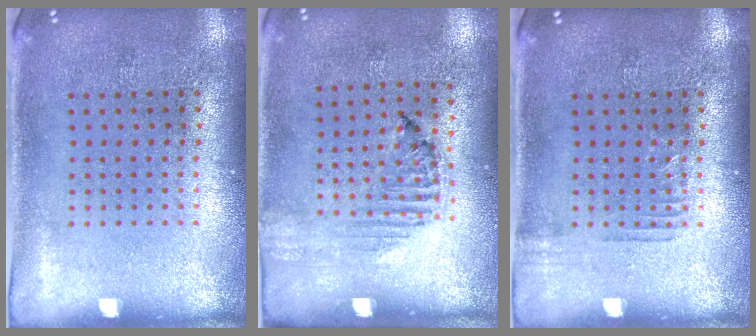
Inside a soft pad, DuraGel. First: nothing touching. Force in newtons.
{"total": 1.2, "press": 1.2, "slide": 0.4}
{"total": 0.8, "press": 0.8, "slide": 0.2}